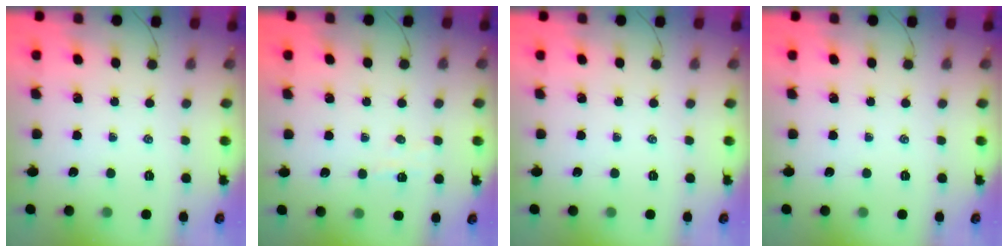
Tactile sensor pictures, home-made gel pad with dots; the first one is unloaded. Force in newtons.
{"total": 3.9, "press": 3.8, "slide": 1.0}
{"total": 0.0}
{"total": 0.0}